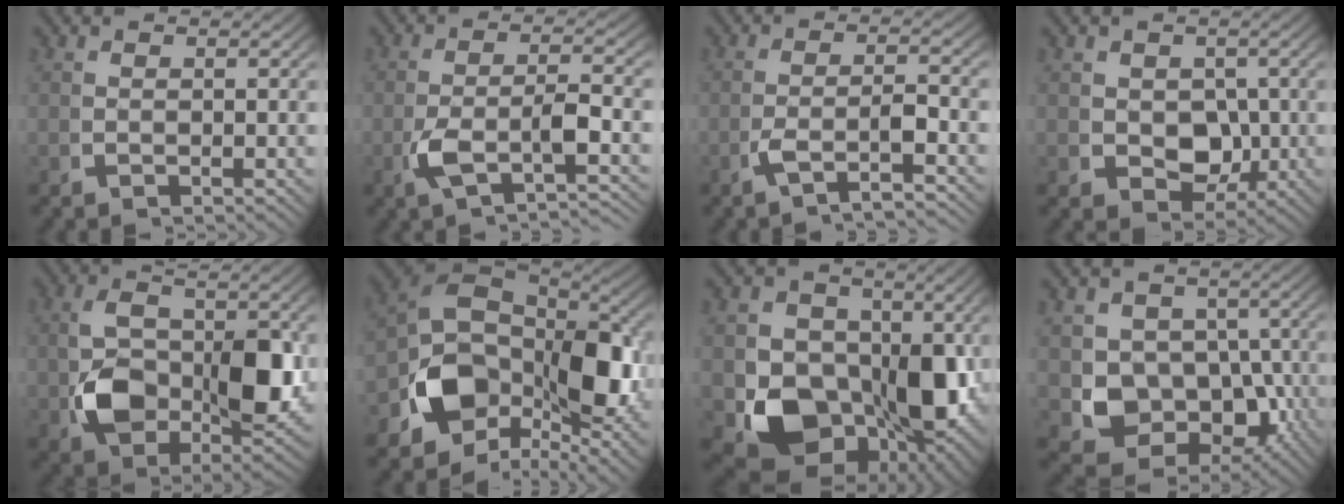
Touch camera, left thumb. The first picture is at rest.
{"total": 4.7, "force": [-2.1, 1.4, 3.9], "torque": [-0.091, -0.005, -0.033]}
{"total": 3.2, "force": [-1.7, 0.8, 2.6], "torque": [-0.058, 0.000, -0.031]}
{"total": 4.4, "force": [0.1, 3.6, 2.5], "torque": [-0.048, -0.024, 0.013]}
{"total": 11.5, "force": [-1.1, 7.0, 9.0], "torque": [-0.180, -0.034, -0.003]}
{"total": 14.4, "force": [-0.7, 9.2, 11.0], "torque": [-0.219, -0.034, -0.010]}
{"total": 17.8, "force": [-3.3, 13.3, 11.4], "torque": [-0.231, -0.094, -0.018]}
{"total": 12.3, "force": [-2.8, 10.1, 6.5], "torque": [-0.144, -0.060, -0.031]}